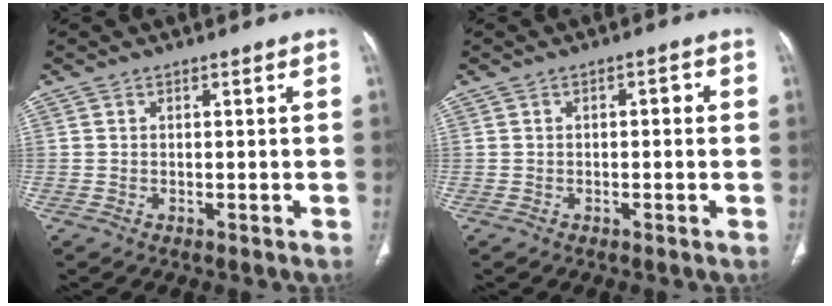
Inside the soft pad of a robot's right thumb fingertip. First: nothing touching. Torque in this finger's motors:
{"motor_torque": [-0.26, 0.03, 0.13, 0.36, -0.01]}